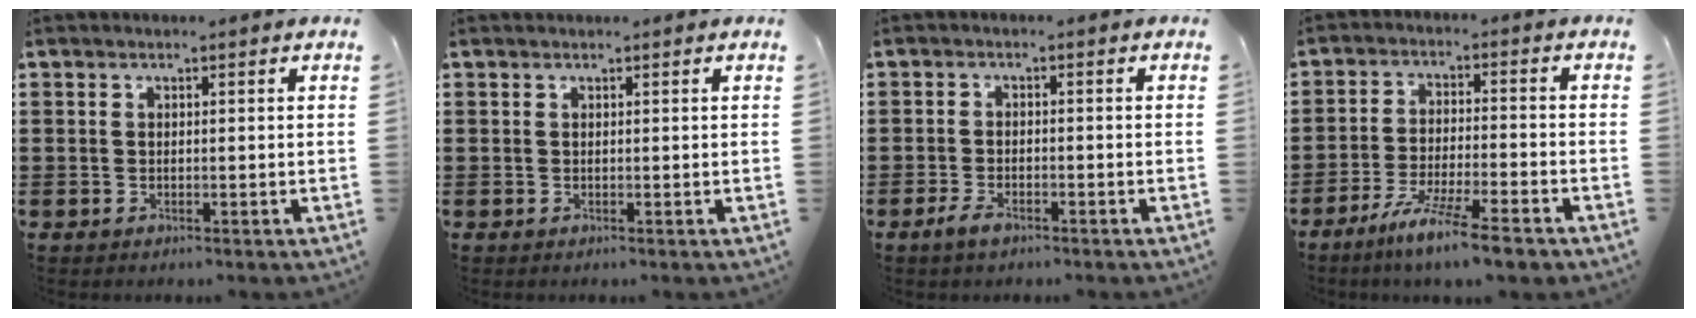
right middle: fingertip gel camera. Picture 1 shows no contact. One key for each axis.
{"total": 0.0}
{"total": 2.3, "fx": -1.5, "fy": 0.9, "fz": 1.6, "tx": -0.044, "ty": -0.006, "tz": -0.031}
{"total": 7.3, "fx": -5.8, "fy": 0.1, "fz": 4.5, "tx": -0.088, "ty": -0.013, "tz": -0.106}